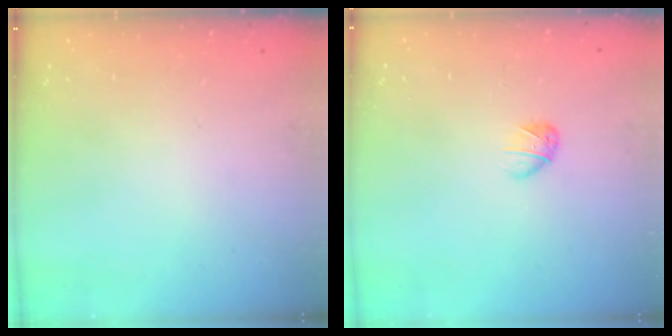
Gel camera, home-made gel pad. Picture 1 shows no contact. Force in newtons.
{"total": 3.2, "press": 3.2, "slide": 0.7}